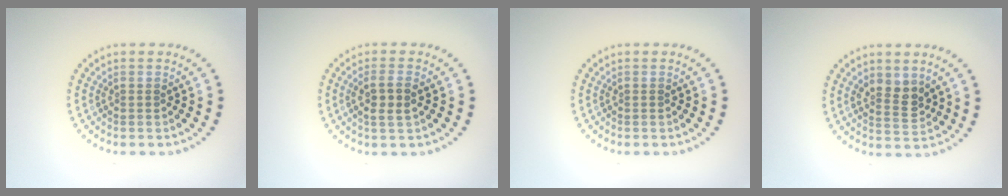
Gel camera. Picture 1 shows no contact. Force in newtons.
{"total": 2.3, "press": 2.2, "slide": 0.8}
{"total": 0.0}
{"total": 2.6, "press": 2.4, "slide": 0.9}